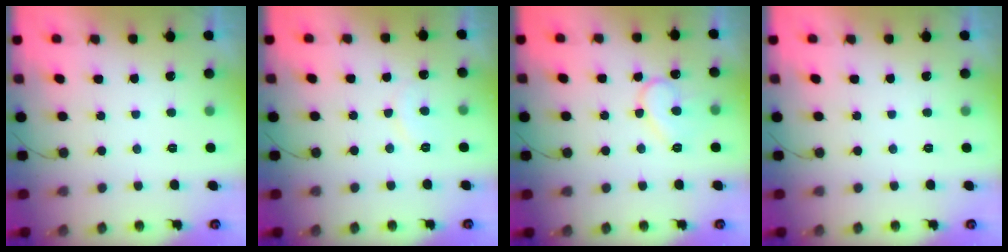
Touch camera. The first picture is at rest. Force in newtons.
{"total": 7.3, "press": 7.3, "slide": 0.6}
{"total": 10.5, "press": 10.5, "slide": 1.0}
{"total": 0.0}